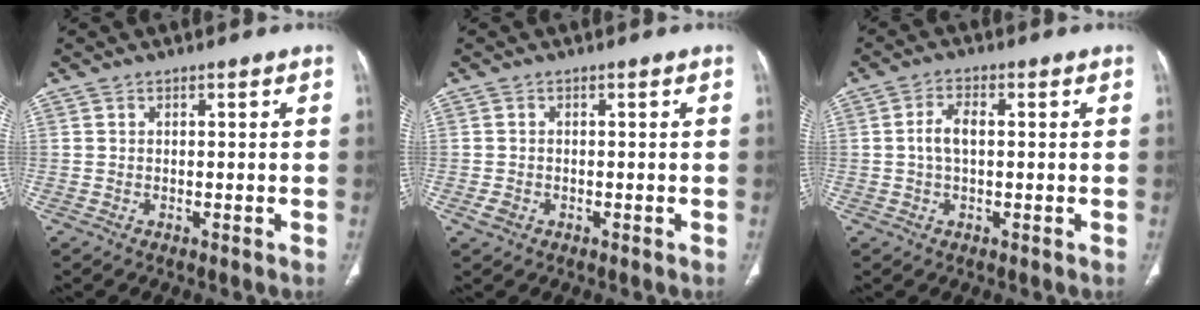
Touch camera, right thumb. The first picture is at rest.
{"total": 1.8, "force": [-0.7, 1.4, 0.9], "torque": [-0.016, 0.003, -0.010]}
{"total": 4.1, "force": [0.2, 2.1, 3.5], "torque": [-0.078, 0.010, 0.001]}